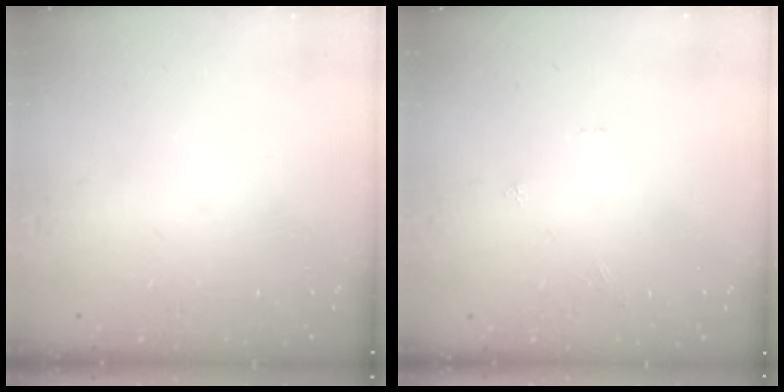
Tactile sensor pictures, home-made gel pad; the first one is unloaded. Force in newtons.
{"total": 0.0}